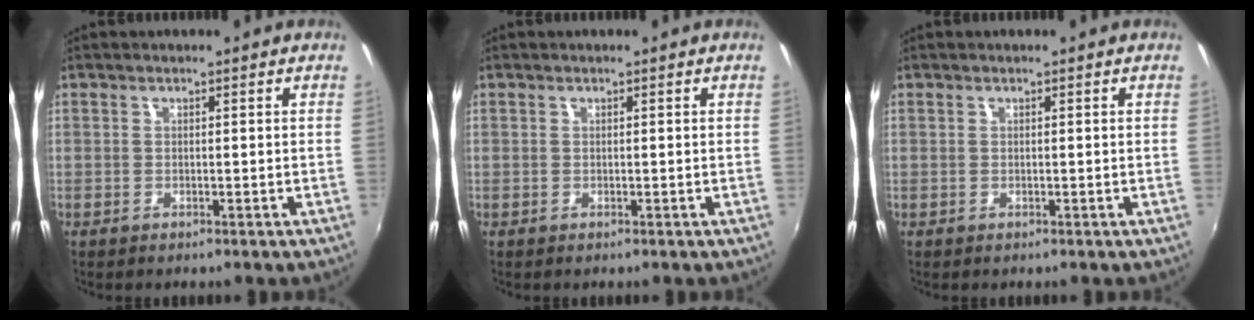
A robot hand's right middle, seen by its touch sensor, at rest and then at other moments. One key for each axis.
{"total": 0.0}
{"total": 0.0}